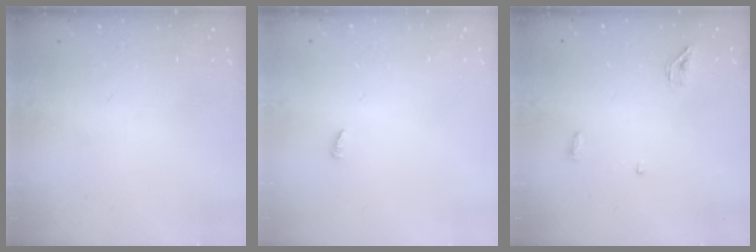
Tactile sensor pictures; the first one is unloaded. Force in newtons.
{"total": 2.7, "press": 2.7, "slide": 0.2}
{"total": 3.7, "press": 3.6, "slide": 0.9}